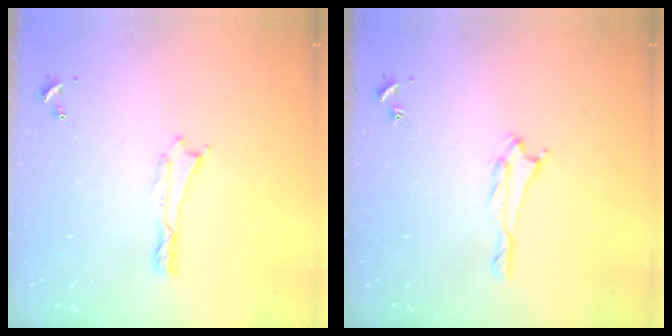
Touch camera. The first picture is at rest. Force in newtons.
{"total": 1.6, "press": 1.6, "slide": 0.1}